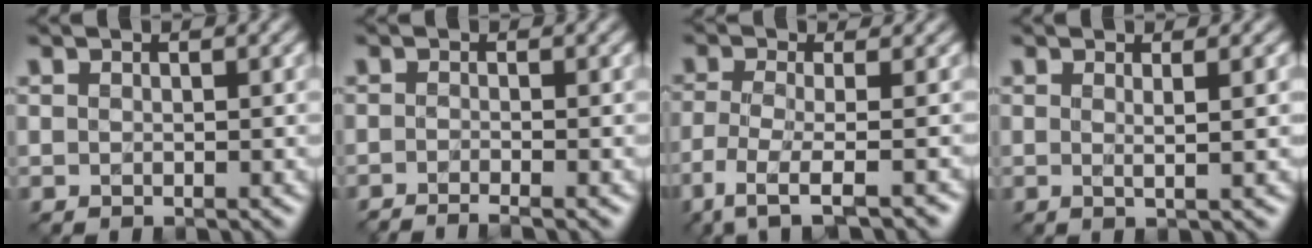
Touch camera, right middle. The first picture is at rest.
{"total": 2.5, "force": [-1.7, 0.5, 1.8], "torque": [-0.016, -0.006, -0.040]}
{"total": 5.2, "force": [-3.2, 1.3, 3.9], "torque": [-0.067, -0.005, -0.067]}
{"total": 2.3, "force": [0.3, 0.6, 2.2], "torque": [-0.034, 0.001, -0.002]}